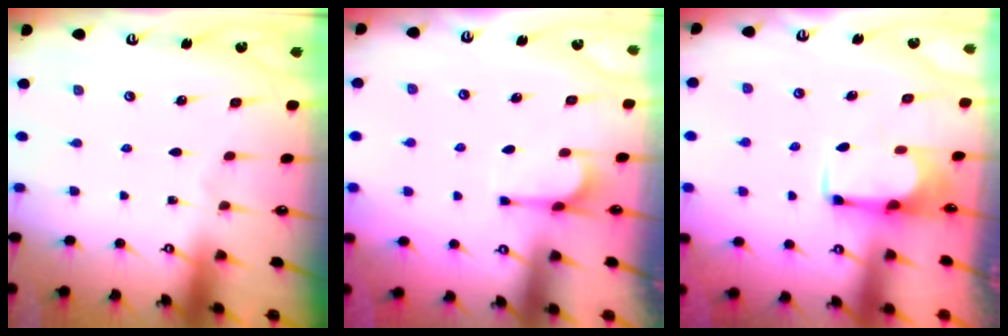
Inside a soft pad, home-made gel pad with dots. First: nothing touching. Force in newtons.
{"total": 1.0, "press": 0.3, "slide": 1.0}
{"total": 1.9, "press": 1.6, "slide": 1.0}